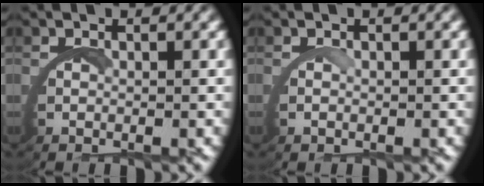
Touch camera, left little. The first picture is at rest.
{"total": 0.5, "force": [0.4, -0.3, 0.1], "torque": [-0.012, -0.005, 0.009]}